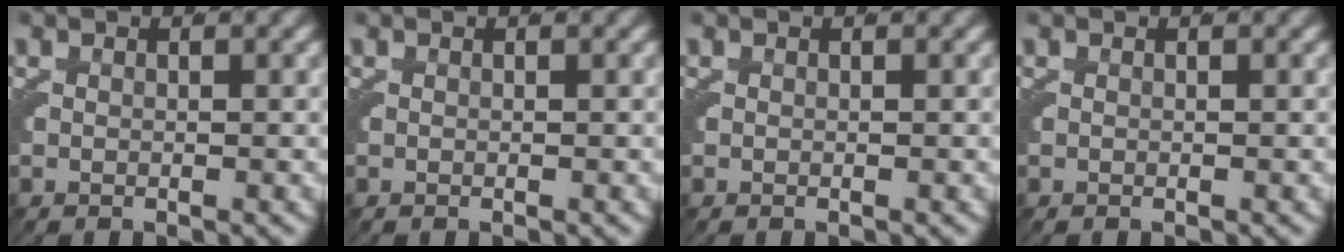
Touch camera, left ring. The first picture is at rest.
{"total": 0.0}
{"total": 0.0}
{"total": 0.0}